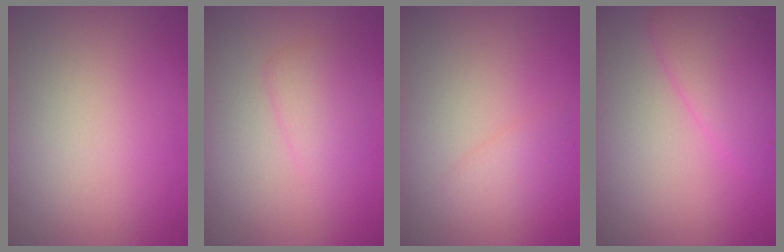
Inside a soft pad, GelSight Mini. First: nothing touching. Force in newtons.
{"total": 1.9, "press": 1.9, "slide": 0.1}
{"total": 1.3, "press": 1.3, "slide": 0.1}
{"total": 3.4, "press": 3.4, "slide": 0.2}